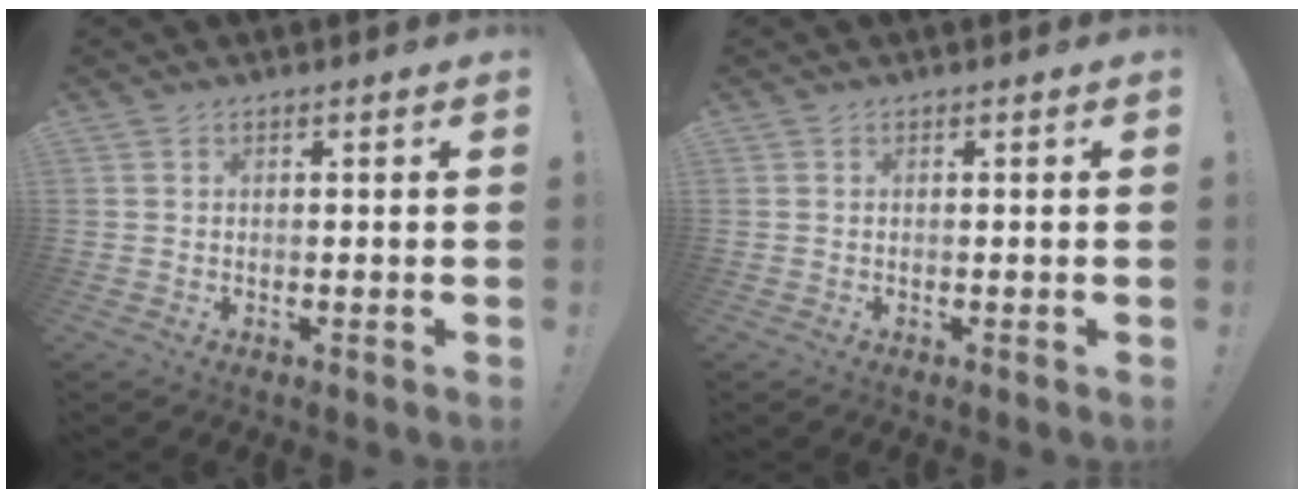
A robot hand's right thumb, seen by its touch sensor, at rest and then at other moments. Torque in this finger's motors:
{"motor_torque": [0.22, 0.01, 0.17, -0.06, 0.01]}